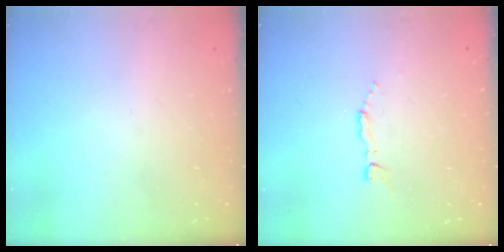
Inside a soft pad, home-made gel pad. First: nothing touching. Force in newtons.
{"total": 2.8, "press": 2.8, "slide": 0.4}